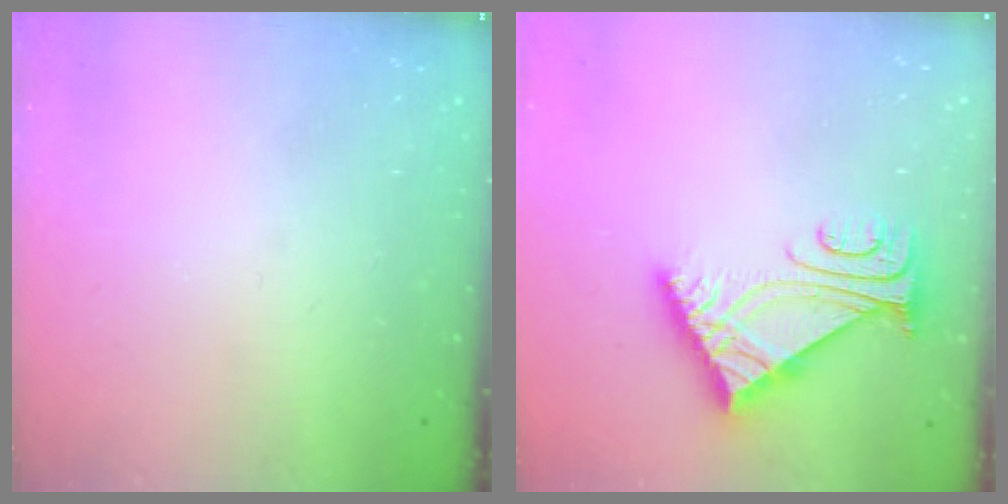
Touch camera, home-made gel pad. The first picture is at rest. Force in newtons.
{"total": 7.4, "press": 7.3, "slide": 1.0}